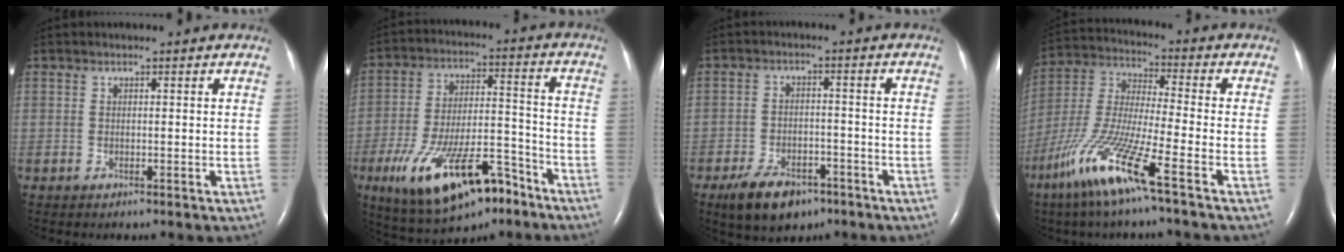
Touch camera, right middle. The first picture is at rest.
{"total": 18.2, "force": [-10.6, 6.1, 13.4], "torque": [-0.232, 0.002, -0.169]}
{"total": 8.2, "force": [-5.4, 4.1, 4.5], "torque": [-0.087, -0.004, -0.085]}
{"total": 14.2, "force": [-8.0, -0.2, 11.7], "torque": [-0.257, -0.034, -0.164]}